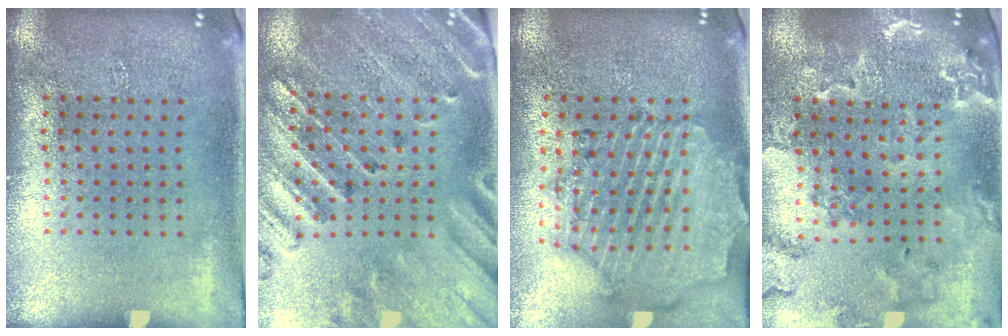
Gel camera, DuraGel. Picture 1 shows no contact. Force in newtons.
{"total": 2.6, "press": 2.4, "slide": 0.9}
{"total": 1.6, "press": 1.6, "slide": 0.4}
{"total": 1.9, "press": 1.9, "slide": 0.3}